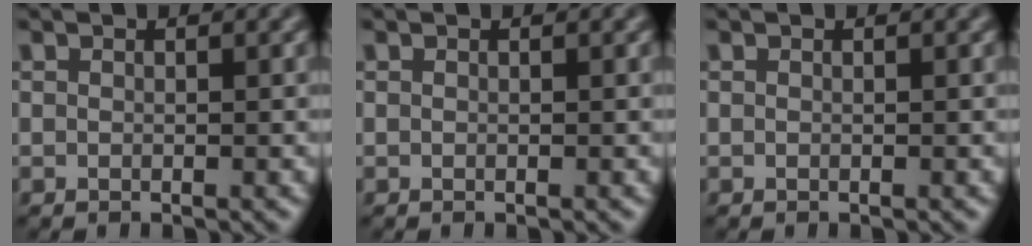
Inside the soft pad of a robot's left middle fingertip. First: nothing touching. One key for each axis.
{"total": 0.0}
{"total": 0.0}